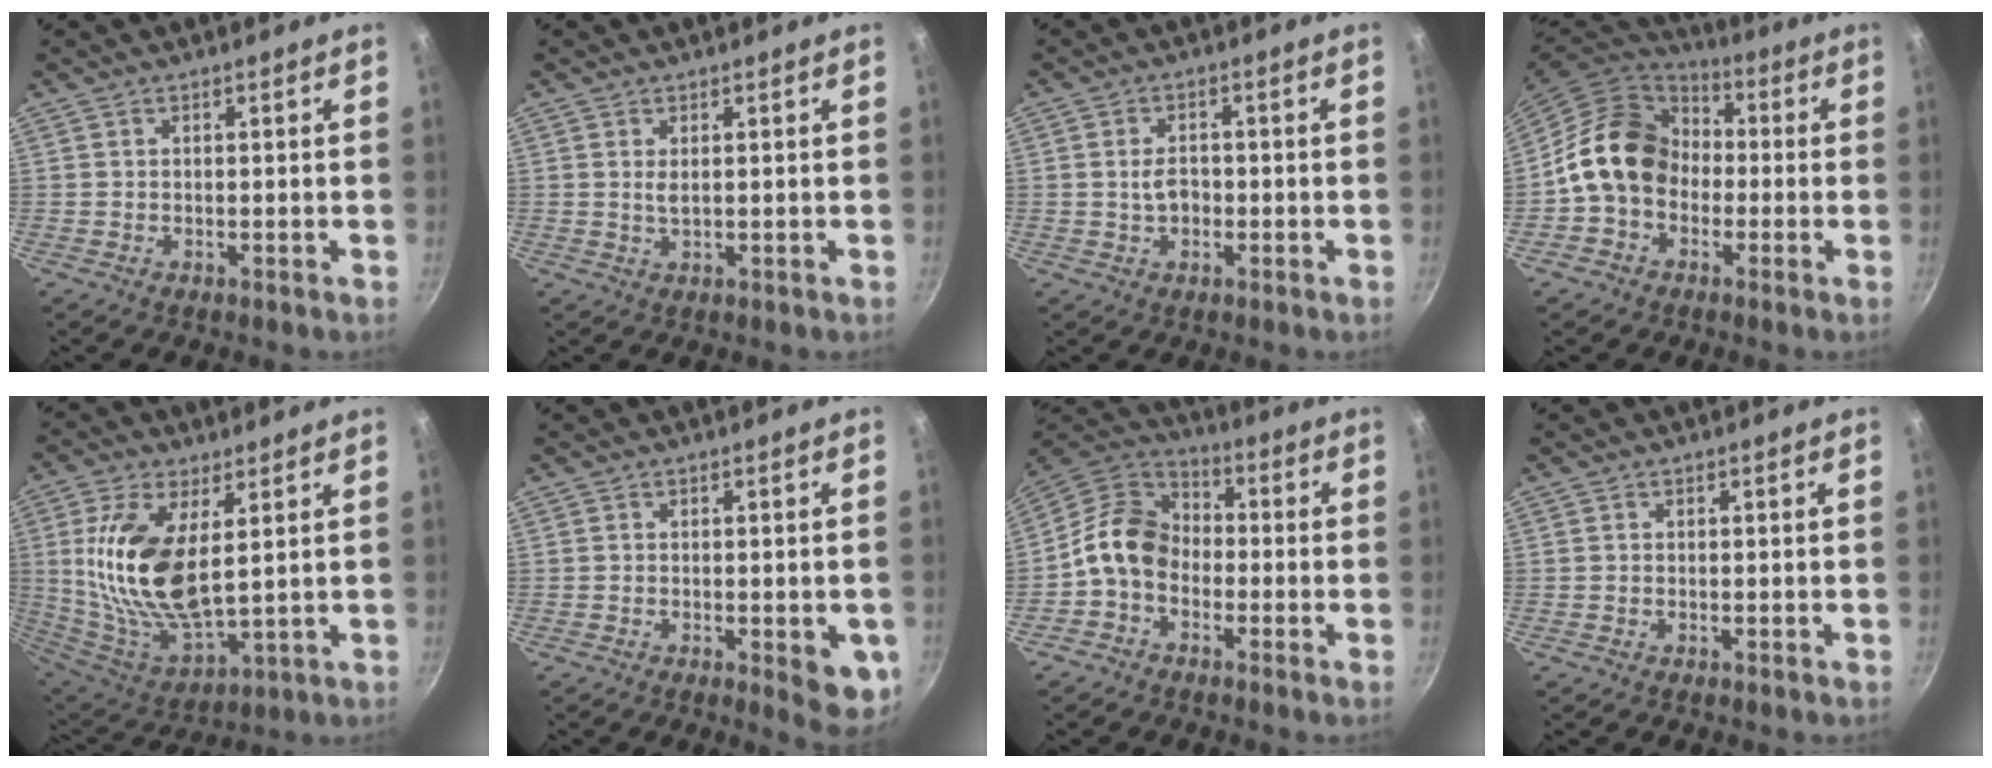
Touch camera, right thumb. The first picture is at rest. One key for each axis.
{"total": 1.7, "fx": 0.5, "fy": 0.8, "fz": 1.5, "tx": -0.028, "ty": -0.003, "tz": 0.010}
{"total": 3.7, "fx": -0.5, "fy": 2.6, "fz": 2.6, "tx": -0.032, "ty": 0.010, "tz": -0.008}
{"total": 15.4, "fx": -1.2, "fy": 12.5, "fz": 8.9, "tx": -0.116, "ty": 0.045, "tz": -0.038}
{"total": 17.7, "fx": 3.7, "fy": 8.2, "fz": 15.2, "tx": -0.301, "ty": -0.030, "tz": 0.082}
{"total": 6.8, "fx": -1.7, "fy": 2.6, "fz": 6.1, "tx": -0.054, "ty": -0.001, "tz": -0.018}
{"total": 11.3, "fx": -2.6, "fy": 8.7, "fz": 6.7, "tx": -0.089, "ty": 0.043, "tz": -0.075}
{"total": 0.0}